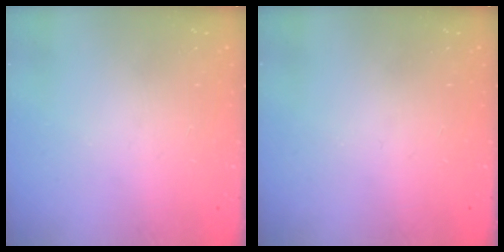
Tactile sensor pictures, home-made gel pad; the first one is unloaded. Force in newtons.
{"total": 0.0}